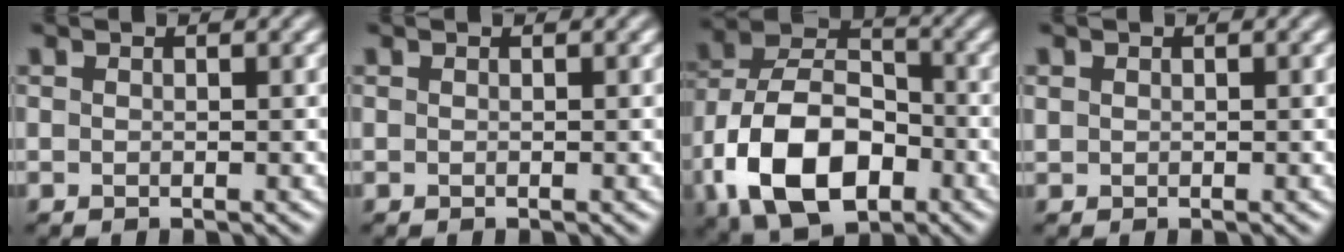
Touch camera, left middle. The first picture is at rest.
{"total": 0.0}
{"total": 13.1, "force": [-5.0, 8.2, 8.9], "torque": [-0.179, -0.007, -0.102]}
{"total": 0.5, "force": [0.3, 0.4, 0.1], "torque": [0.001, -0.001, 0.008]}